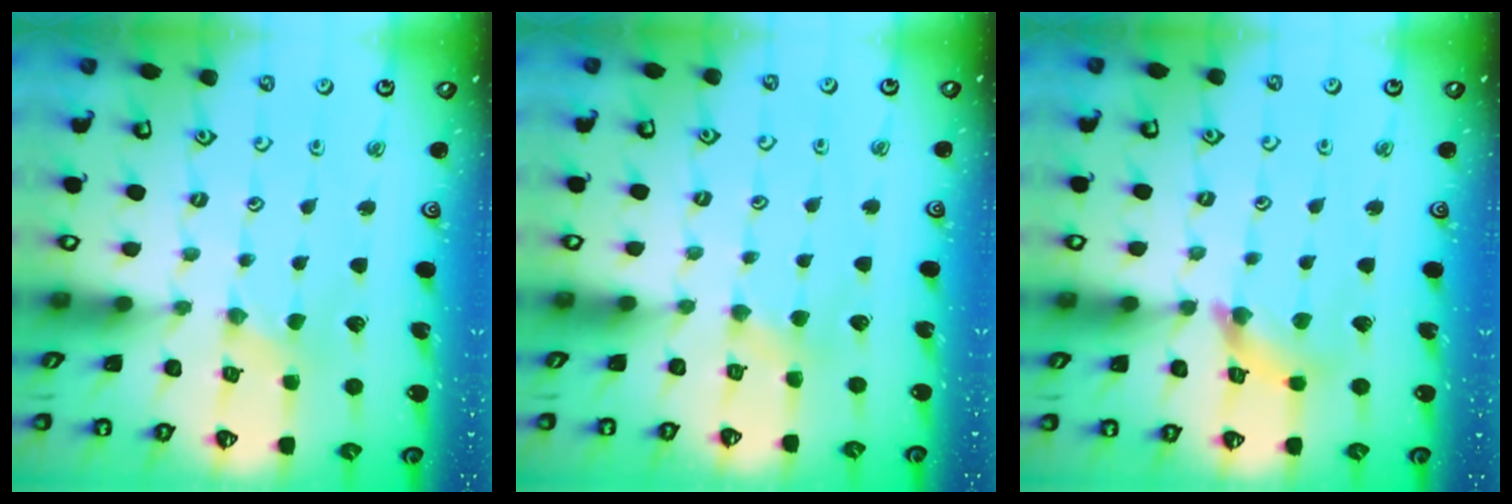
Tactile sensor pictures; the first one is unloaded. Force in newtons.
{"total": 3.0, "press": 2.9, "slide": 0.5}
{"total": 5.8, "press": 5.8, "slide": 0.7}